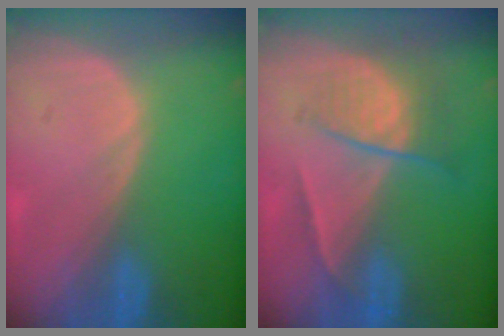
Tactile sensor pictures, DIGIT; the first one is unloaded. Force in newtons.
{"total": 6.7, "press": 5.8, "slide": 3.3}